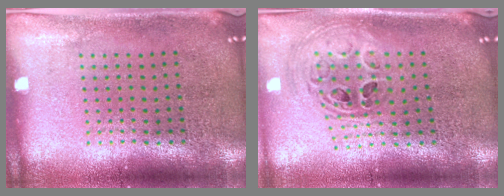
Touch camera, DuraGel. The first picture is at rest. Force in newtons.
{"total": 1.2, "press": 1.1, "slide": 0.5}